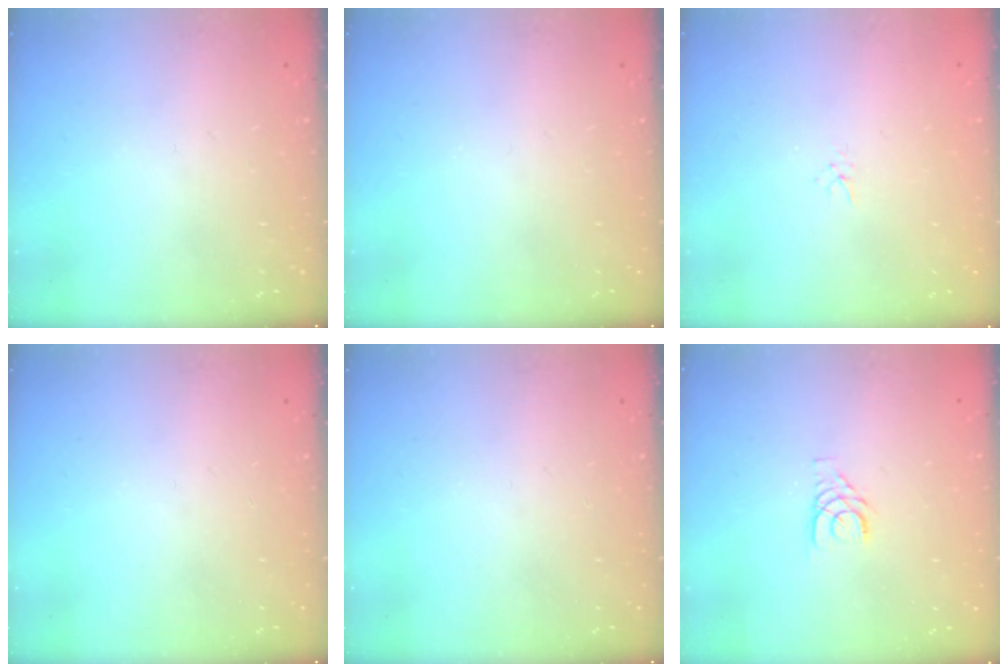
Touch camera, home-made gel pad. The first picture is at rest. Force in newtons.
{"total": 0.0}
{"total": 1.5, "press": 1.5, "slide": 0.1}
{"total": 0.0}
{"total": 0.0}
{"total": 3.8, "press": 3.8, "slide": 0.4}